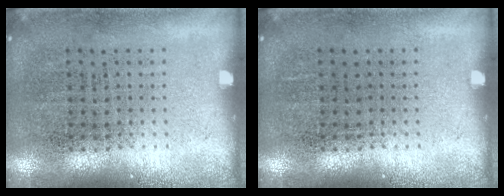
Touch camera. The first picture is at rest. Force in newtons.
{"total": 0.0}